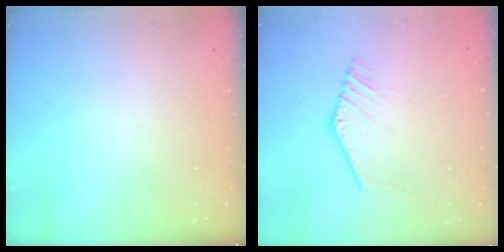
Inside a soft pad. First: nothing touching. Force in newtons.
{"total": 2.2, "press": 2.2, "slide": 0.4}